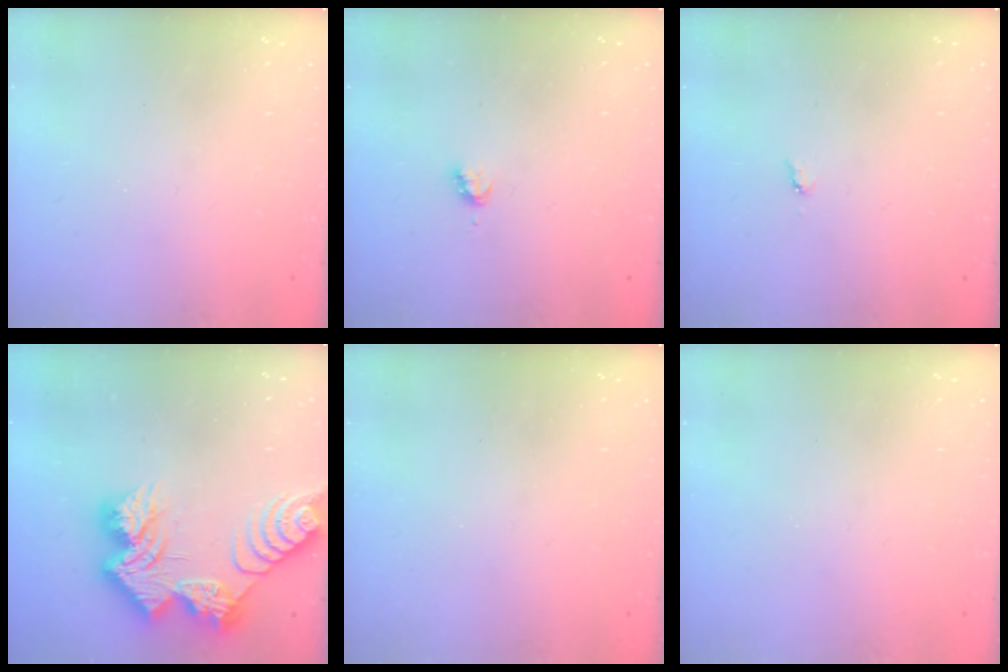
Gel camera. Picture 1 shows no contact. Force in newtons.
{"total": 2.8, "press": 2.8, "slide": 0.3}
{"total": 3.9, "press": 3.8, "slide": 0.5}
{"total": 19.6, "press": 19.6, "slide": 1.4}
{"total": 0.0}
{"total": 0.0}